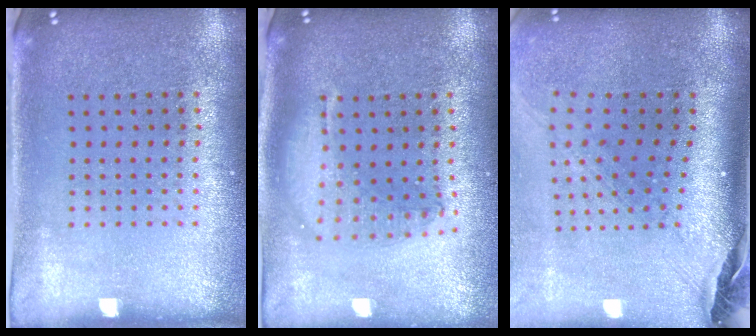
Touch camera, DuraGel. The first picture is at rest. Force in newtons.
{"total": 1.8, "press": 1.5, "slide": 0.9}
{"total": 2.5, "press": 1.7, "slide": 1.8}